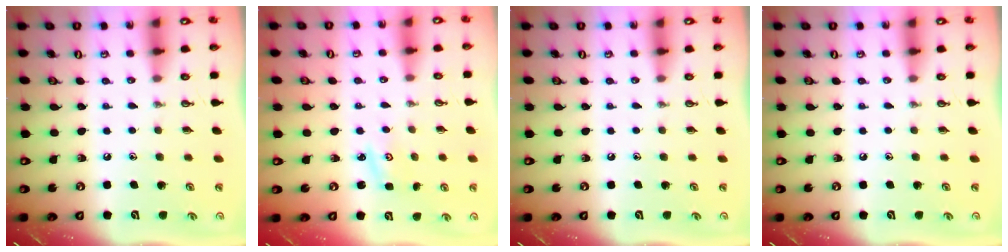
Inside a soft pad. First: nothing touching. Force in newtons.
{"total": 2.6, "press": 2.6, "slide": 0.4}
{"total": 0.0}
{"total": 0.0}